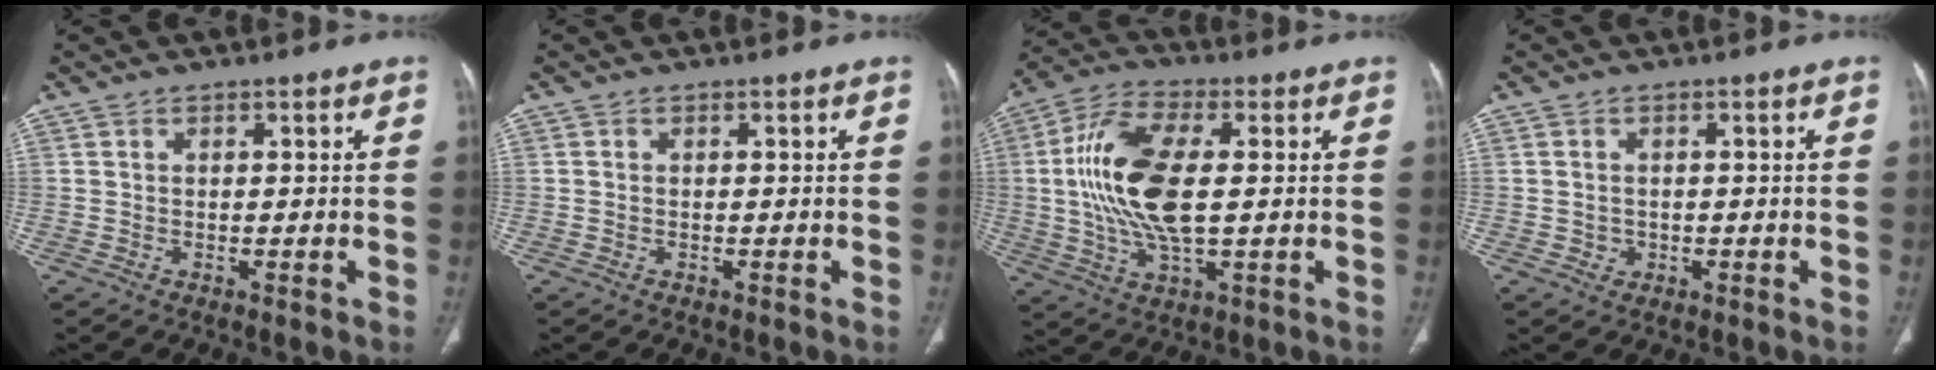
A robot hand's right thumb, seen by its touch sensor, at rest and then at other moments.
{"total": 0.0}
{"total": 16.3, "force": [1.1, 7.2, 14.5], "torque": [-0.305, 0.007, 0.020]}
{"total": 1.6, "force": [-0.3, 1.5, 0.4], "torque": [-0.001, 0.004, 0.001]}